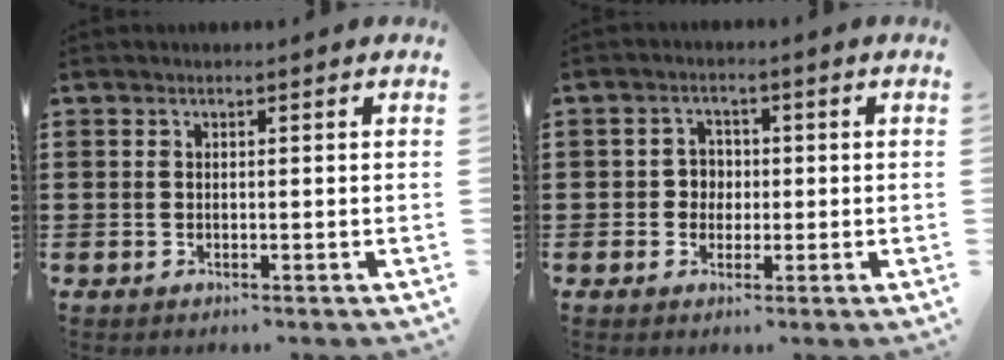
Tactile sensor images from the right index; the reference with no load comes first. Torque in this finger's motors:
{"motor_torque": [0.62, -0.36, 0.22, 0.03]}